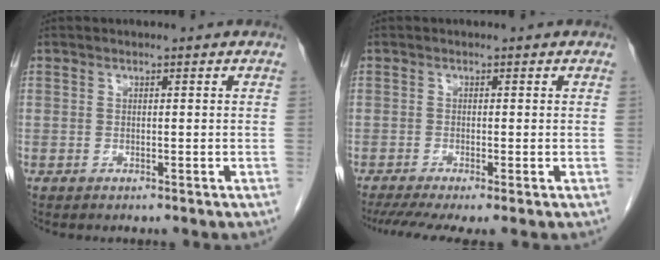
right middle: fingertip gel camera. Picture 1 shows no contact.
{"total": 6.1, "force": [-4.2, 0.8, 4.4], "torque": [-0.071, -0.015, -0.073]}